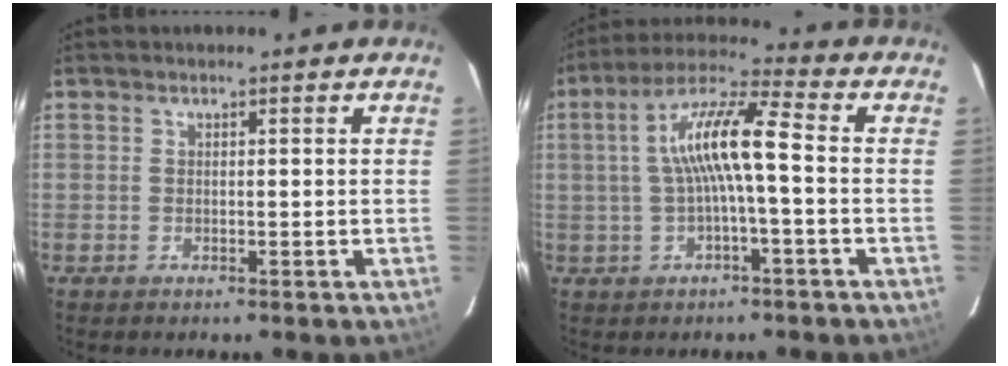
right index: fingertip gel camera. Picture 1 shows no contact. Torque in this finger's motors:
{"motor_torque": [0.91, -0.34, 0.92, 0.17]}